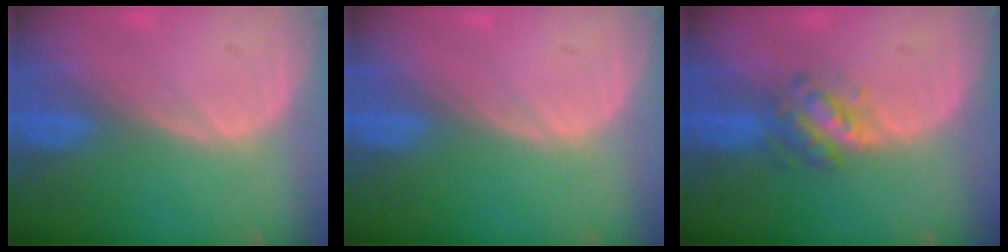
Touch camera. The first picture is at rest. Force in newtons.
{"total": 0.0}
{"total": 4.8, "press": 4.3, "slide": 2.1}